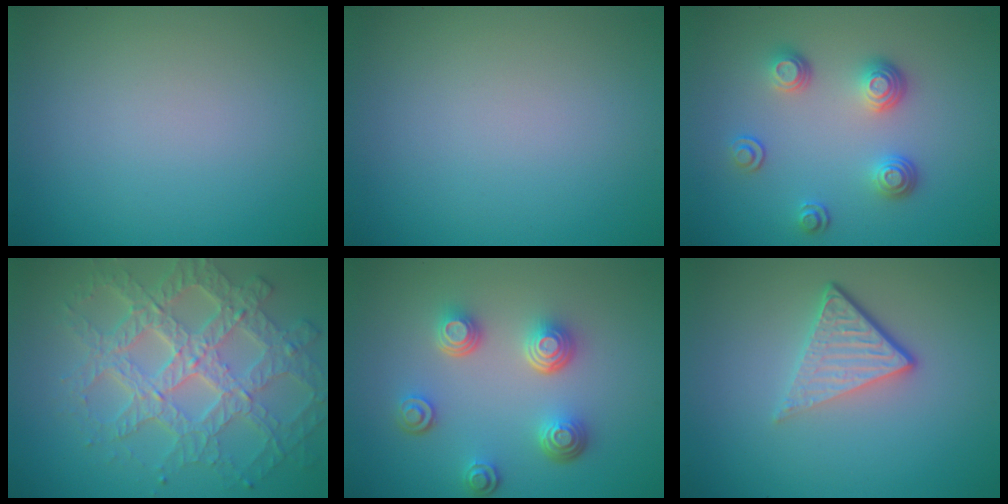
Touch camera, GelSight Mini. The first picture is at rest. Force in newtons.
{"total": 0.0}
{"total": 3.3, "press": 2.7, "slide": 1.9}
{"total": 7.7, "press": 5.8, "slide": 5.1}
{"total": 4.4, "press": 3.4, "slide": 2.8}
{"total": 4.1, "press": 2.8, "slide": 3.1}